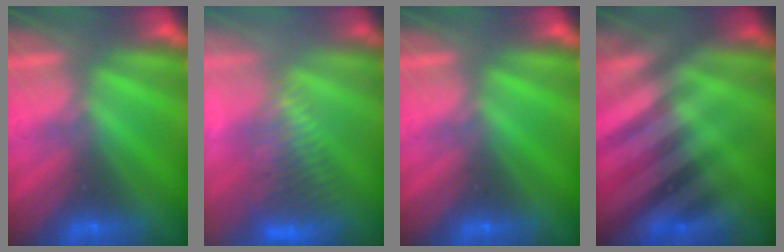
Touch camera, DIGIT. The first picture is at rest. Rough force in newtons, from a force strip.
{"total": 5.1}
{"total": 0.0}
{"total": 2.7}